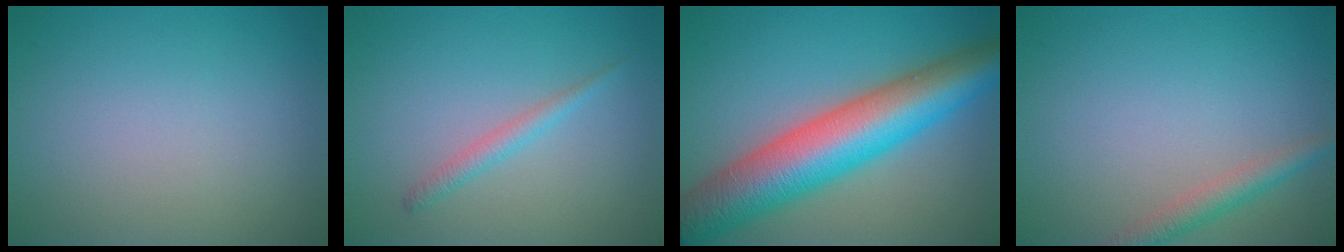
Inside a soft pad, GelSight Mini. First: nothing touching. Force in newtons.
{"total": 1.4, "press": 1.4, "slide": 0.1}
{"total": 11.4, "press": 11.4, "slide": 0.3}
{"total": 2.3, "press": 2.3, "slide": 0.1}